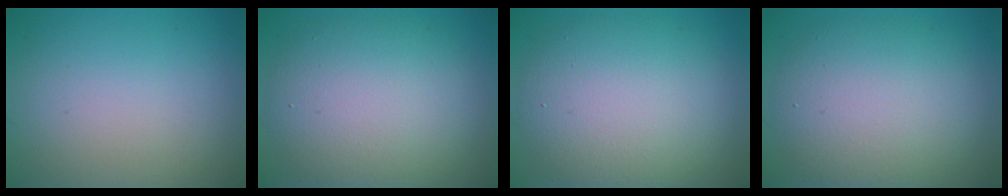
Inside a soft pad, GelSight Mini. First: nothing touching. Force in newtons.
{"total": 8.8, "press": 8.8, "slide": 0.5}
{"total": 9.2, "press": 9.1, "slide": 0.9}
{"total": 7.7, "press": 7.7, "slide": 0.8}